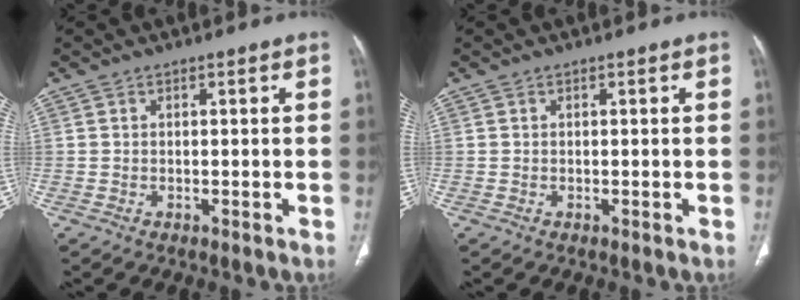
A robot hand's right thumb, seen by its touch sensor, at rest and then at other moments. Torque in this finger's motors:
{"motor_torque": [0.05, -0.02, -0.10, 0.03, 0.02]}